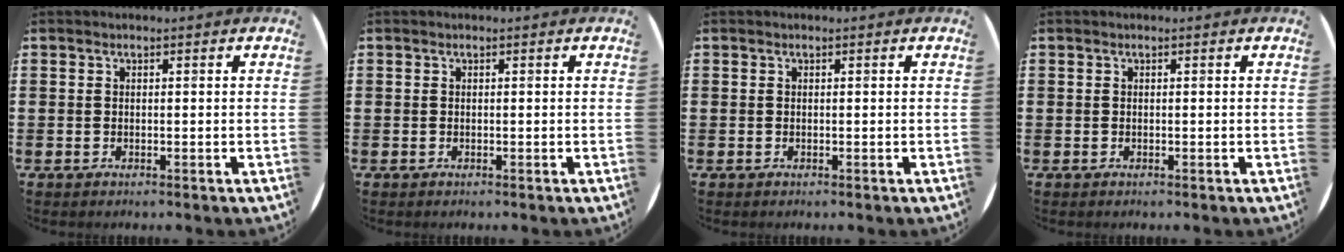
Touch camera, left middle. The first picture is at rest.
{"total": 0.0}
{"total": 0.0}
{"total": 0.0}